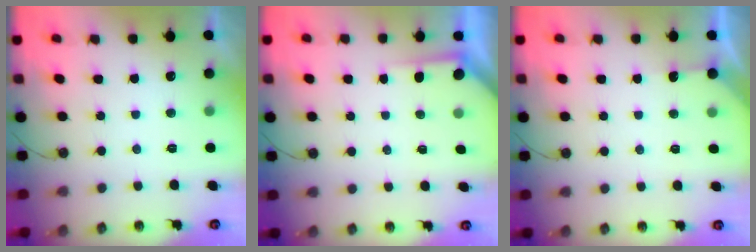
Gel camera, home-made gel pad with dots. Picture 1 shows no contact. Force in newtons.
{"total": 1.8, "press": 1.8, "slide": 0.3}
{"total": 3.3, "press": 3.3, "slide": 0.4}